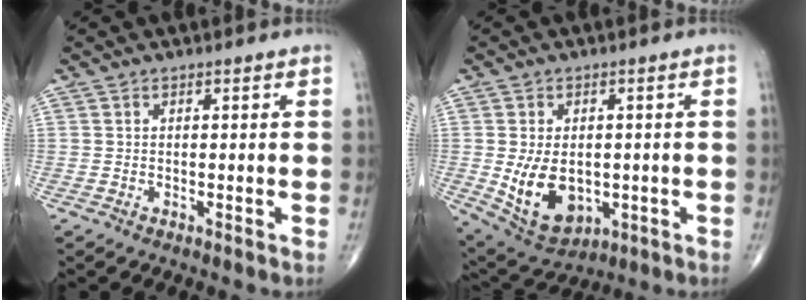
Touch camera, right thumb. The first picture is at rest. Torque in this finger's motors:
{"motor_torque": [-0.43, 0.93, 0.23, -0.12, 0.29]}